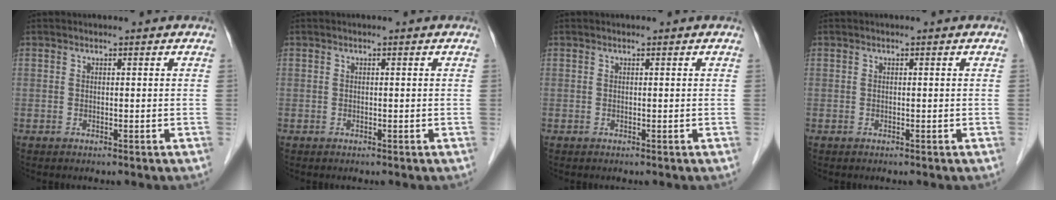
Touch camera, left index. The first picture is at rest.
{"total": 0.0}
{"total": 0.0}
{"total": 0.0}